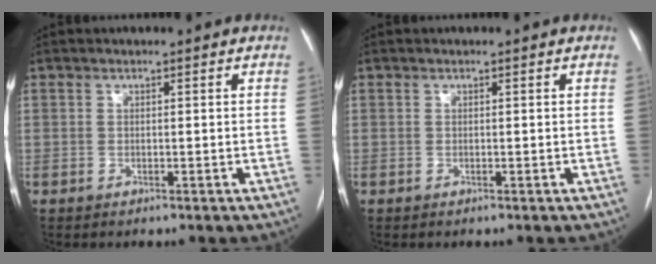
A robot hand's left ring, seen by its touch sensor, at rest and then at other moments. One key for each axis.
{"total": 0.0}